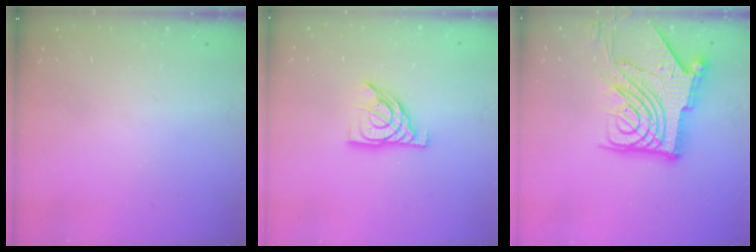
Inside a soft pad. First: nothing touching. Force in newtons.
{"total": 11.1, "press": 11.0, "slide": 1.0}
{"total": 20.6, "press": 20.4, "slide": 2.3}